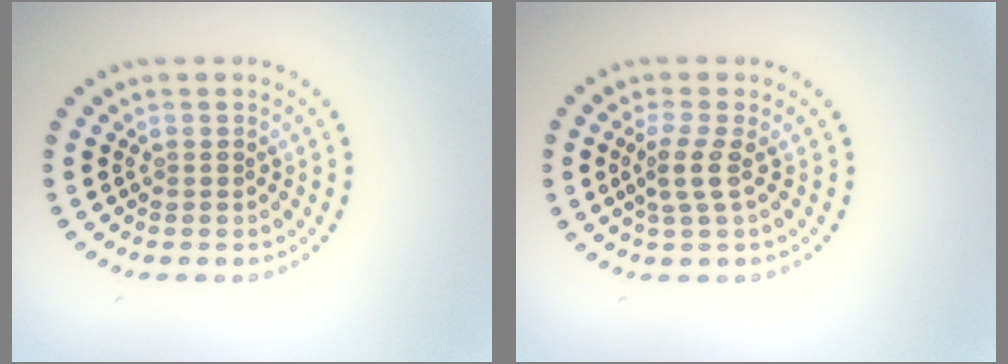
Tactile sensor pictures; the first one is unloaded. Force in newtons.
{"total": 2.1, "press": 1.6, "slide": 1.4}